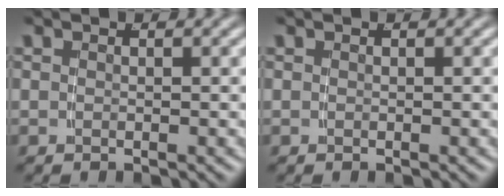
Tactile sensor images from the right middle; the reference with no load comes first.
{"total": 0.0}